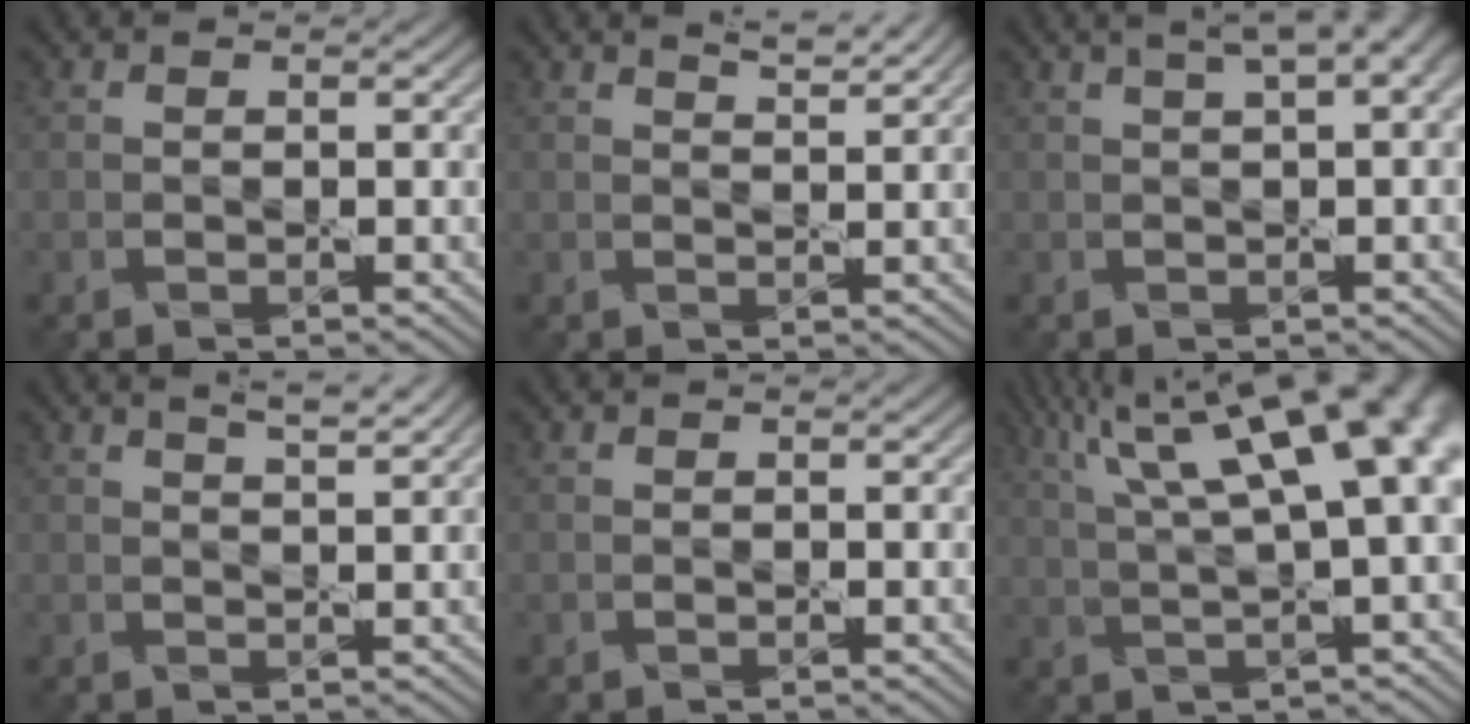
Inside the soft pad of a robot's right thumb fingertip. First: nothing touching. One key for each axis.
{"total": 2.8, "fx": 2.3, "fy": 0.5, "fz": 1.6, "tx": -0.023, "ty": -0.002, "tz": 0.036}
{"total": 5.8, "fx": 2.6, "fy": 1.7, "fz": 4.9, "tx": -0.062, "ty": 0.024, "tz": 0.029}
{"total": 3.7, "fx": 2.6, "fy": 0.7, "fz": 2.4, "tx": -0.027, "ty": 0.006, "tz": 0.029}
{"total": 0.0}
{"total": 17.4, "fx": 7.0, "fy": 5.5, "fz": 15.0, "tx": -0.220, "ty": 0.056, "tz": 0.107}